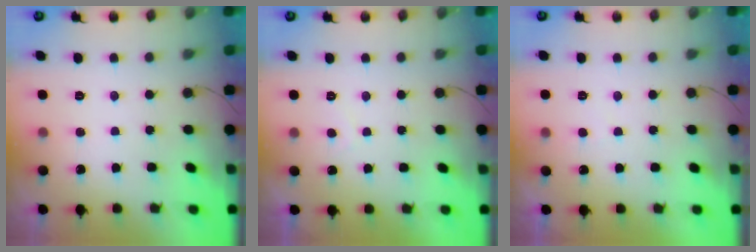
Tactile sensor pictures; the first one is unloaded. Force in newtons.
{"total": 0.7, "press": 0.5, "slide": 0.5}
{"total": 1.7, "press": 1.6, "slide": 0.5}